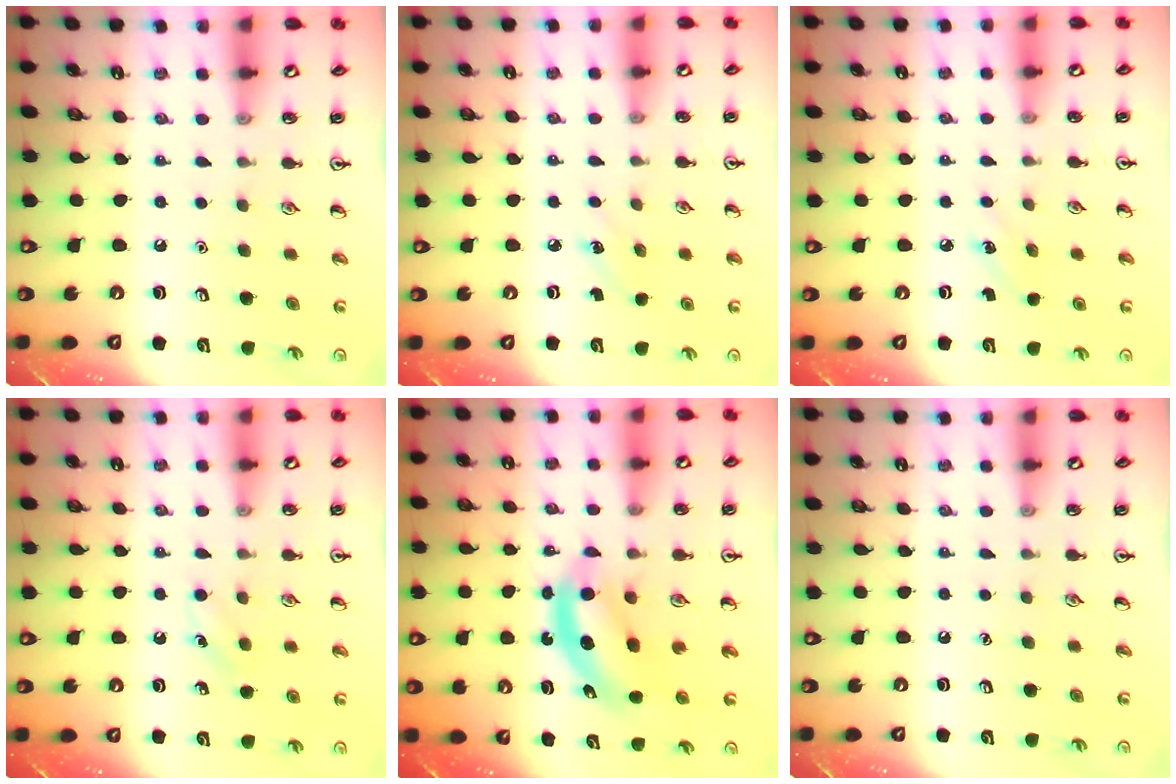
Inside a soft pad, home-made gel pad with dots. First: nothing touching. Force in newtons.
{"total": 2.4, "press": 2.3, "slide": 0.9}
{"total": 2.4, "press": 2.3, "slide": 0.9}
{"total": 4.8, "press": 4.5, "slide": 1.5}
{"total": 5.8, "press": 5.7, "slide": 1.1}
{"total": 0.0}